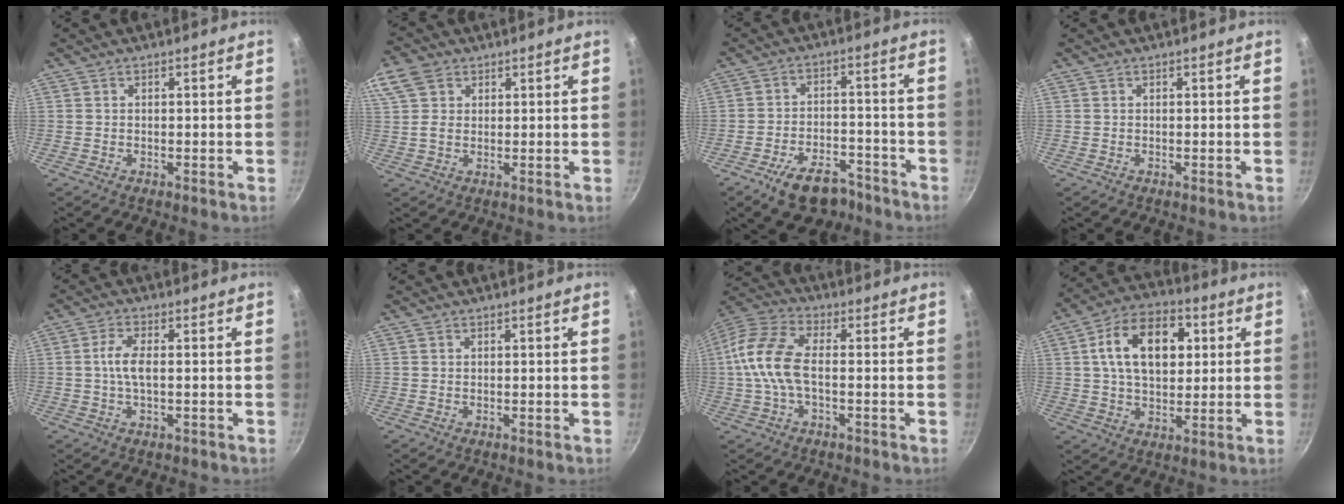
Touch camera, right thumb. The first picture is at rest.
{"total": 8.4, "force": [3.6, 6.1, 4.5], "torque": [-0.085, 0.007, 0.064]}
{"total": 10.7, "force": [-7.2, 5.6, 5.6], "torque": [-0.067, 0.054, -0.112]}
{"total": 0.0}
{"total": 4.9, "force": [-0.1, 2.1, 4.5], "torque": [-0.094, 0.007, -0.007]}
{"total": 0.0}
{"total": 11.8, "force": [-0.7, 6.0, 10.1], "torque": [-0.214, 0.029, -0.033]}
{"total": 15.5, "force": [3.5, 9.9, 11.4], "torque": [-0.158, 0.011, 0.048]}